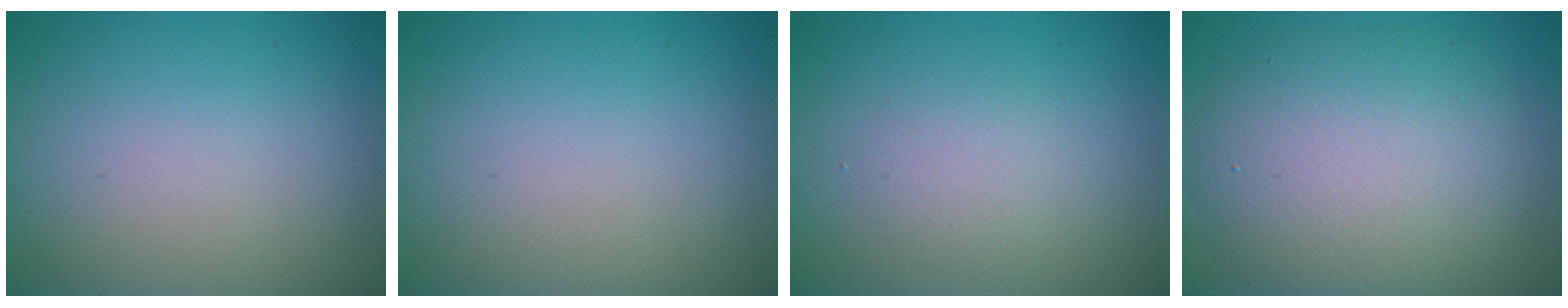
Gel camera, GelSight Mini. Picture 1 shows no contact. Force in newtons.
{"total": 0.0}
{"total": 1.9, "press": 1.9, "slide": 0.1}
{"total": 8.3, "press": 8.2, "slide": 0.2}